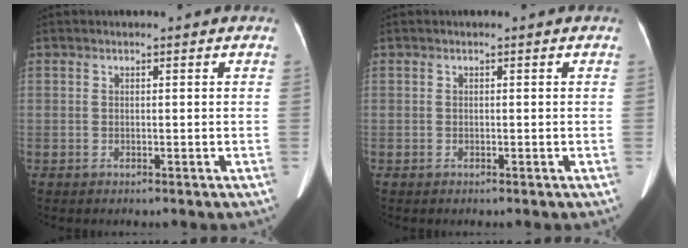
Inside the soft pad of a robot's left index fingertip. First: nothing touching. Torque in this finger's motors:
{"motor_torque": [0.15, 0.16, 0.00, 0.01]}